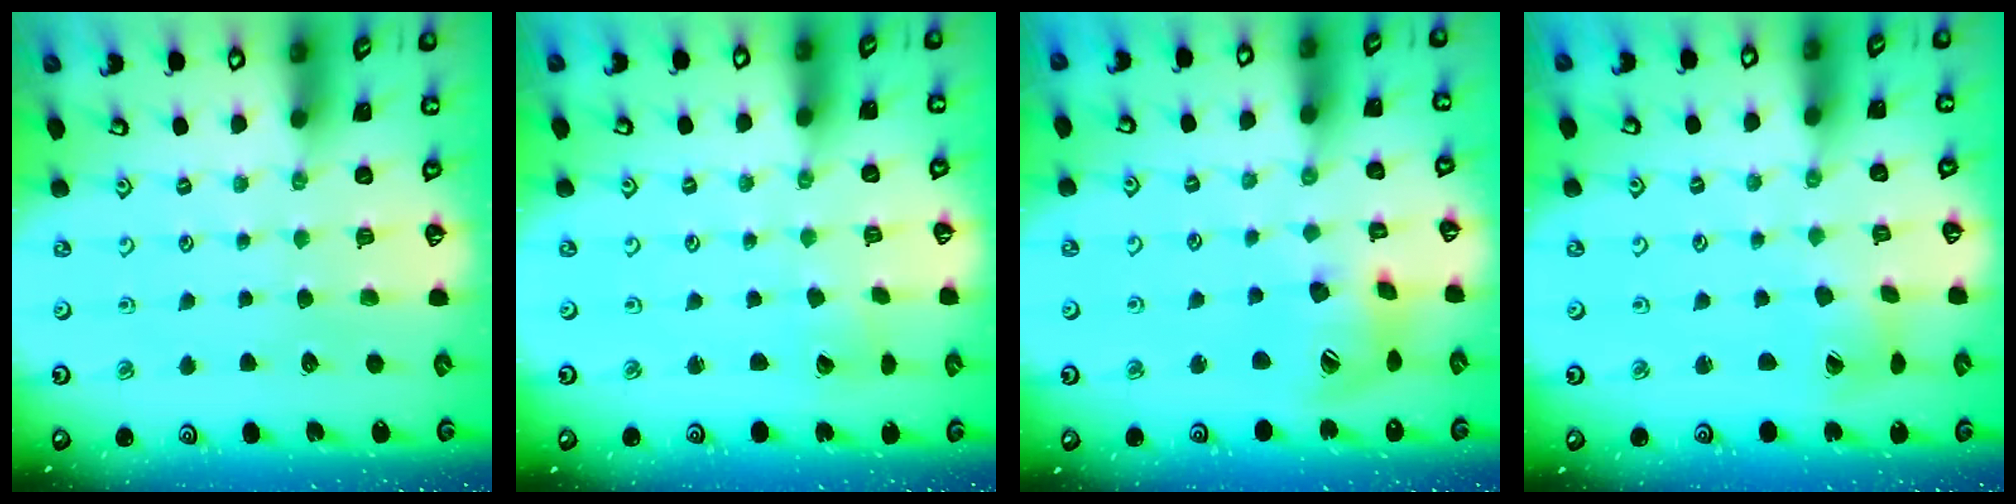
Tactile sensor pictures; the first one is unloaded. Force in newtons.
{"total": 1.7, "press": 1.7, "slide": 0.3}
{"total": 14.6, "press": 14.5, "slide": 1.8}
{"total": 3.8, "press": 3.8, "slide": 0.6}